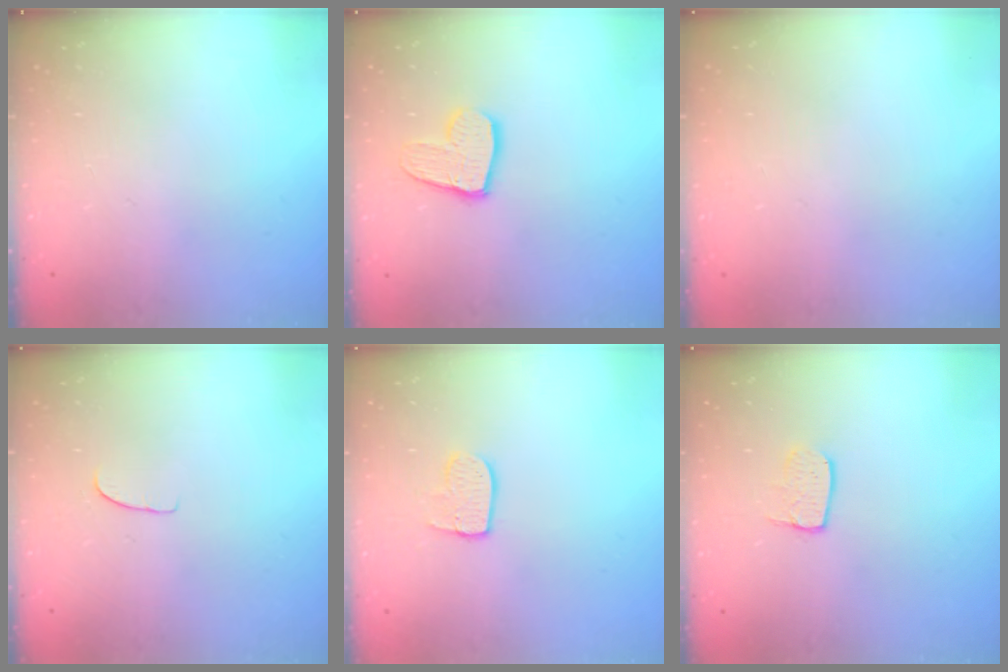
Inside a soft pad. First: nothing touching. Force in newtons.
{"total": 11.4, "press": 11.4, "slide": 1.0}
{"total": 0.0}
{"total": 5.4, "press": 5.4, "slide": 0.3}
{"total": 6.7, "press": 6.7, "slide": 0.2}
{"total": 5.5, "press": 5.5, "slide": 0.3}